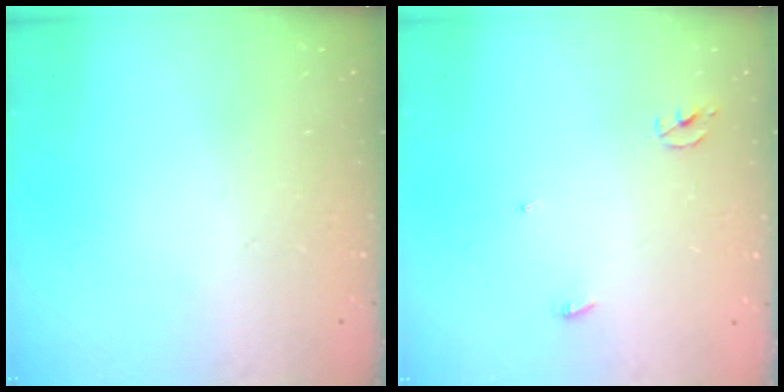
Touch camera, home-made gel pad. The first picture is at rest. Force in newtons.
{"total": 2.3, "press": 2.3, "slide": 0.2}